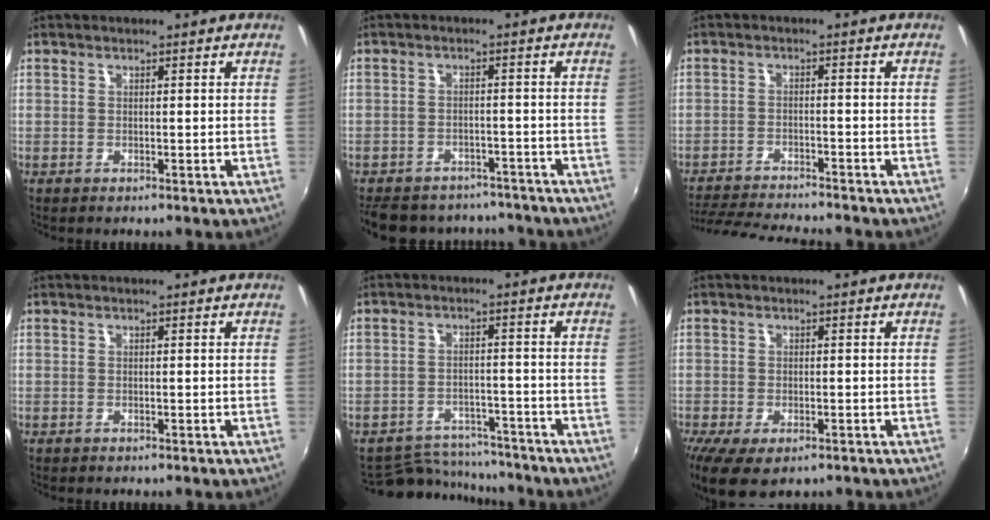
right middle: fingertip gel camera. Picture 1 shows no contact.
{"total": 16.5, "force": [-13.9, 7.1, 5.5], "torque": [-0.128, 0.014, -0.181]}
{"total": 11.8, "force": [-10.9, 1.1, 4.4], "torque": [-0.107, -0.019, -0.176]}
{"total": 0.0}
{"total": 10.1, "force": [-9.4, 3.4, 1.5], "torque": [-0.047, 0.013, -0.133]}
{"total": 7.5, "force": [-4.5, 3.4, 5.0], "torque": [-0.112, -0.037, -0.073]}